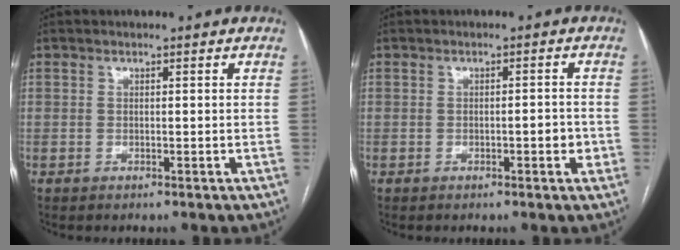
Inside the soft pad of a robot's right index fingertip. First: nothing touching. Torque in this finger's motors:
{"motor_torque": [0.44, -0.05, 0.11, 0.02]}